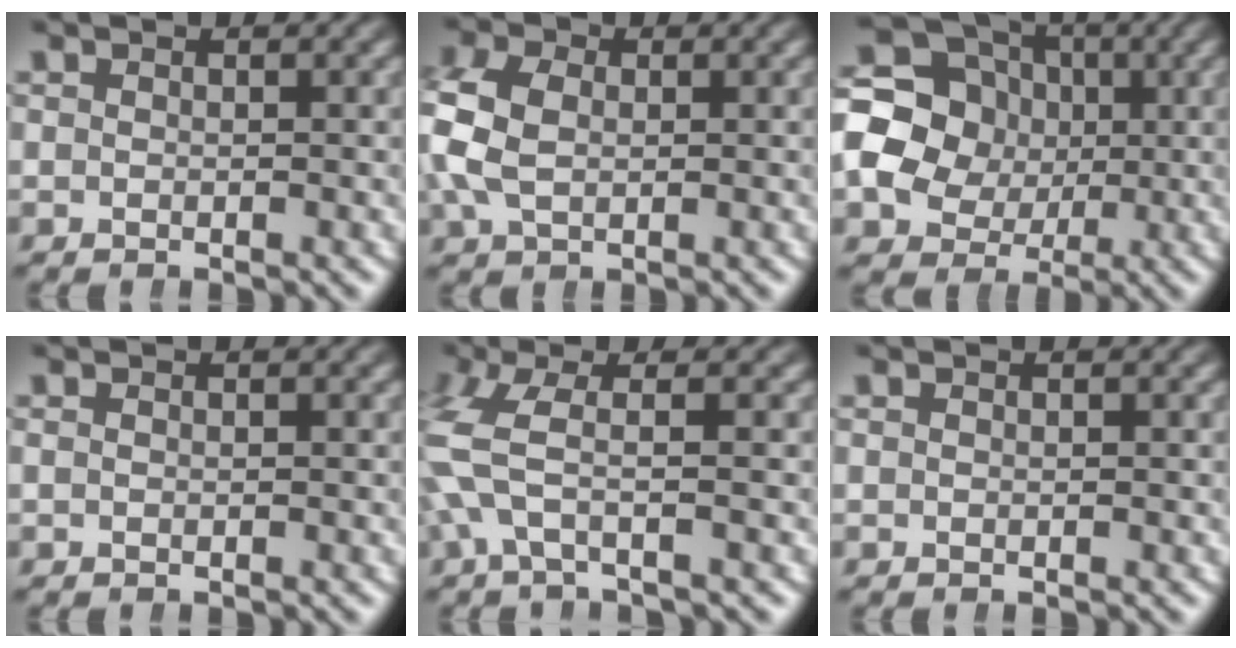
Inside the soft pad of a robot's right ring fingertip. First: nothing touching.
{"total": 4.5, "force": [0.5, 3.5, 2.9], "torque": [-0.076, -0.006, 0.016]}
{"total": 17.2, "force": [2.6, 15.2, 7.6], "torque": [-0.167, -0.025, 0.032]}
{"total": 0.0}
{"total": 4.4, "force": [0.1, 1.9, 3.9], "torque": [-0.095, 0.001, 0.001]}
{"total": 0.0}